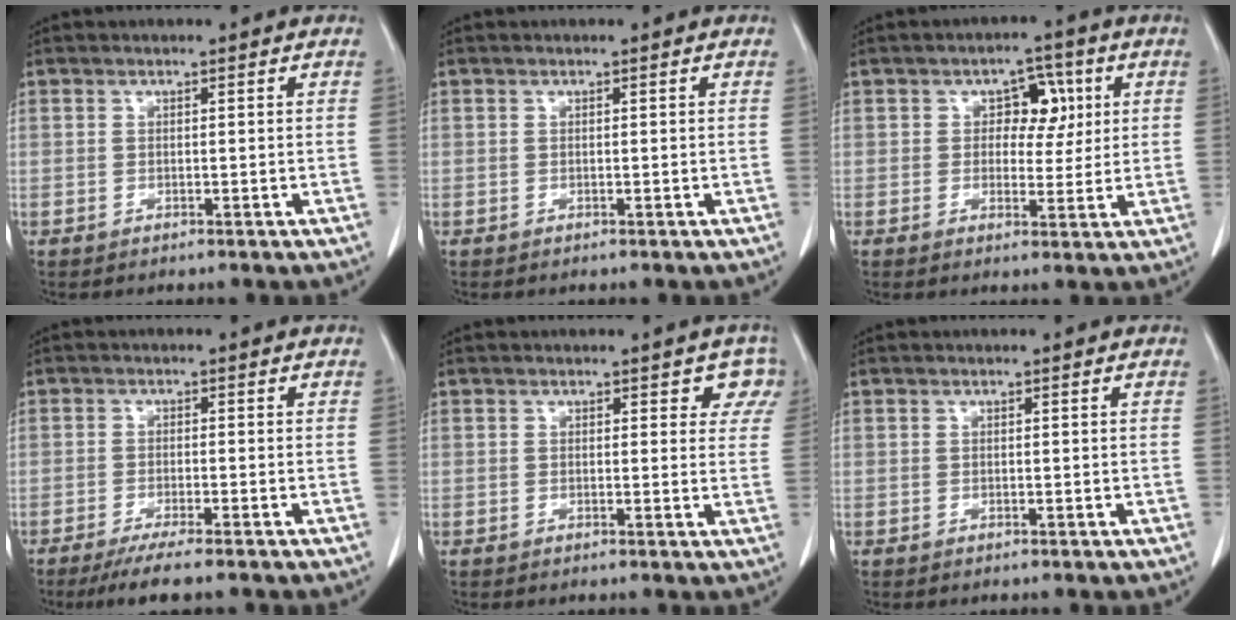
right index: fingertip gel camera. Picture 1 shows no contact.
{"total": 0.0}
{"total": 5.5, "force": [1.4, 3.5, 4.0], "torque": [-0.047, 0.013, 0.021]}
{"total": 5.9, "force": [-4.7, -0.1, 3.6], "torque": [-0.054, -0.014, -0.075]}
{"total": 3.6, "force": [2.5, 2.2, 1.4], "torque": [0.009, -0.001, 0.012]}
{"total": 0.0}